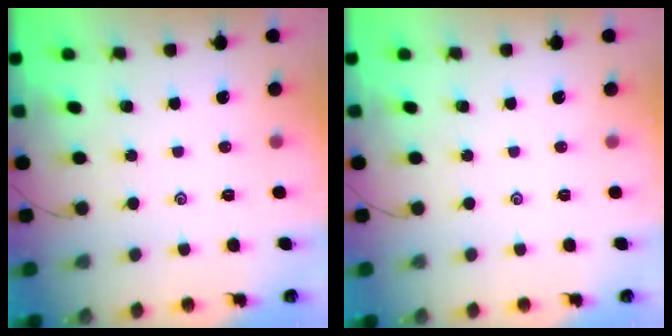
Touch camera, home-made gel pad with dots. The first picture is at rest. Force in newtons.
{"total": 0.0}